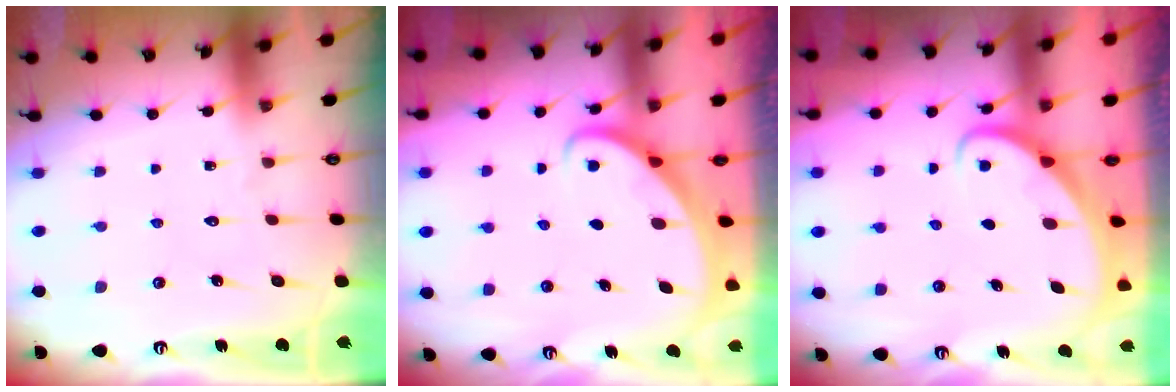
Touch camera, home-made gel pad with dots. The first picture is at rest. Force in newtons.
{"total": 2.3, "press": 2.3, "slide": 0.3}
{"total": 2.3, "press": 2.3, "slide": 0.2}